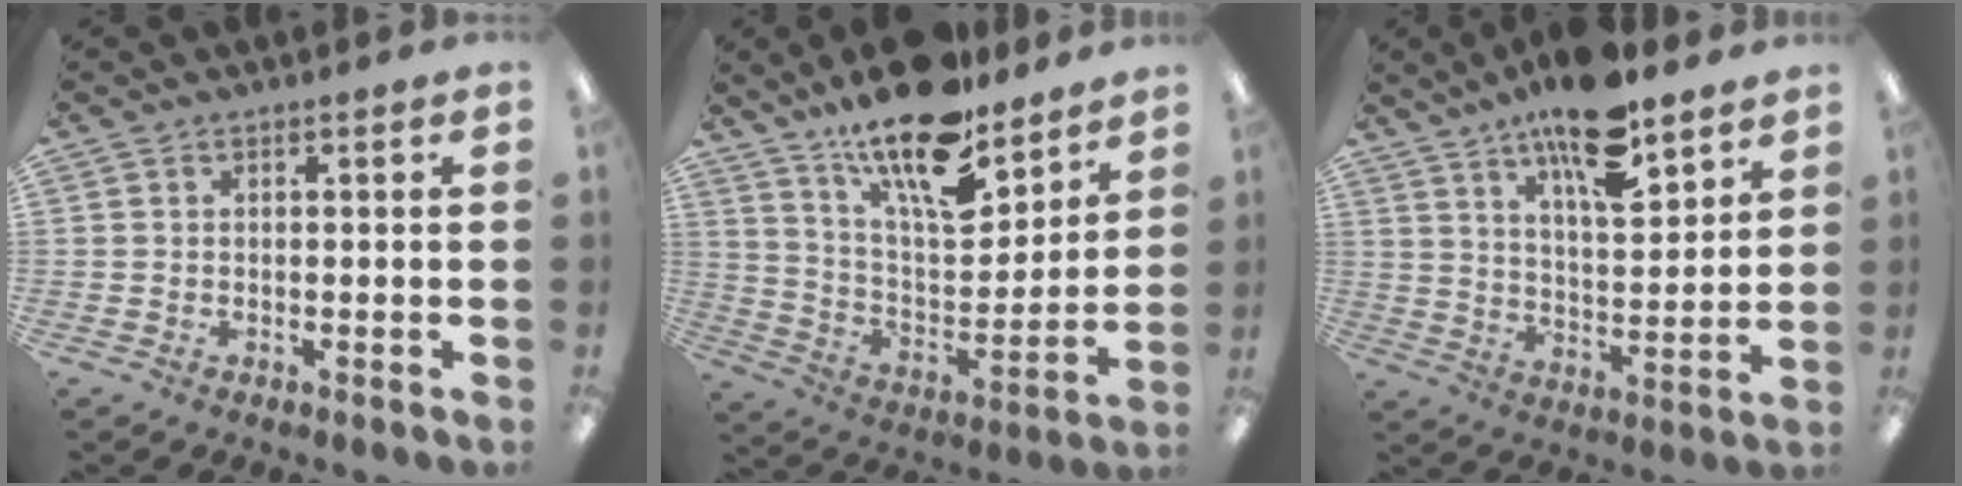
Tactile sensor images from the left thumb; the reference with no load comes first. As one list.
[{"total": 18.5, "force": [14.2, 5.9, 10.2], "torque": [-0.187, -0.090, 0.246]}, {"total": 15.6, "force": [11.6, 4.6, 9.3], "torque": [-0.153, -0.063, 0.193]}]